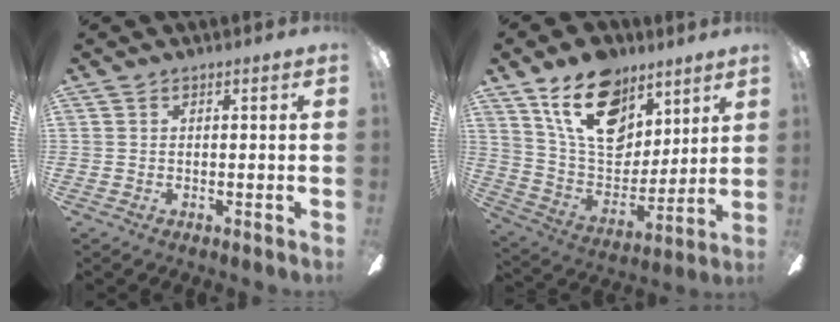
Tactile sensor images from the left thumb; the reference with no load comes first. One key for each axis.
{"total": 20.0, "fx": 11.6, "fy": 12.4, "fz": 10.5, "tx": -0.167, "ty": -0.055, "tz": 0.213}